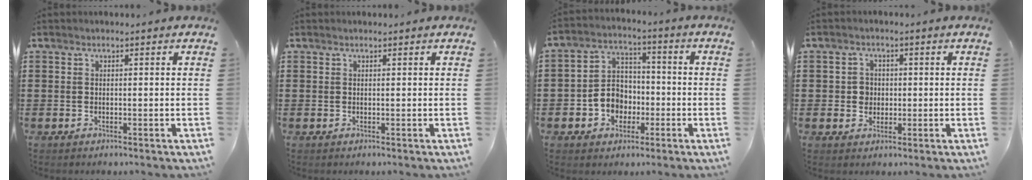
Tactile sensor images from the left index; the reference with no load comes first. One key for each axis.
{"total": 0.0}
{"total": 6.4, "fx": -2.2, "fy": 5.5, "fz": 2.4, "tx": -0.062, "ty": 0.019, "tz": -0.043}
{"total": 2.9, "fx": 0.0, "fy": 2.7, "fz": 1.0, "tx": -0.031, "ty": 0.008, "tz": -0.003}